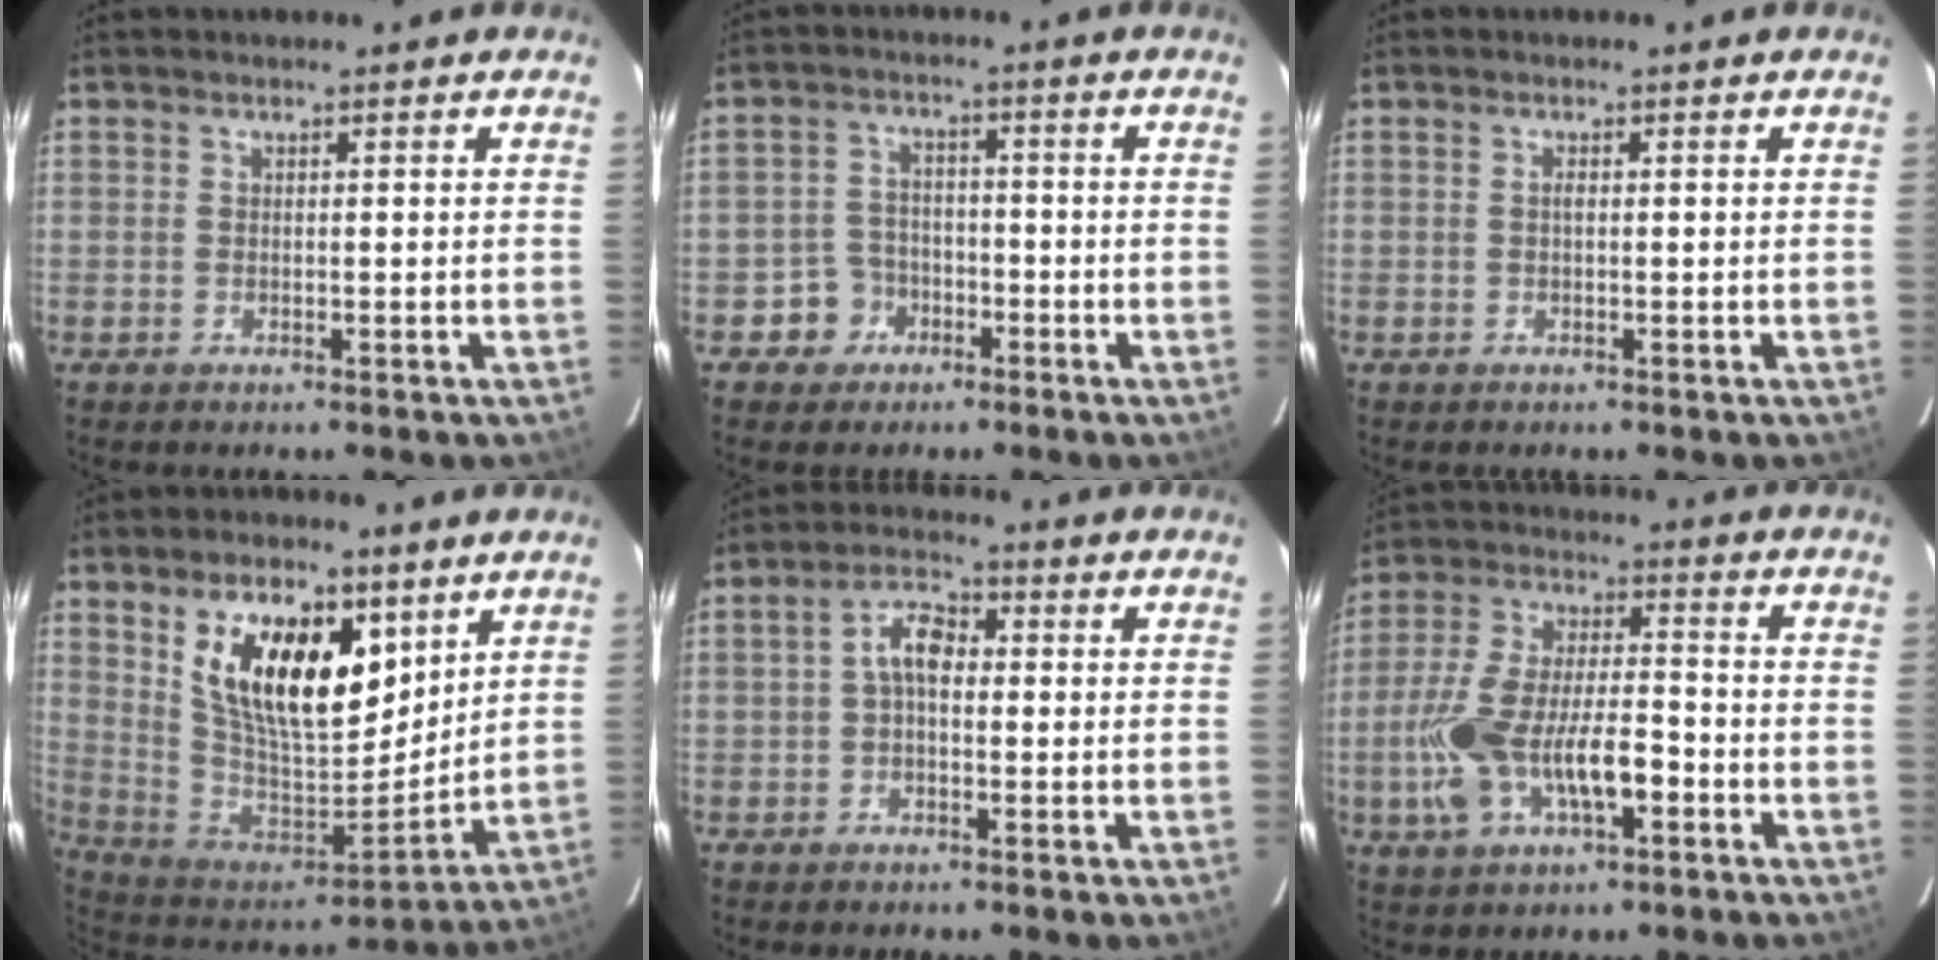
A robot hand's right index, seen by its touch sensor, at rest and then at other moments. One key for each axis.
{"total": 5.2, "fx": -2.7, "fy": 4.4, "fz": 0.2, "tx": -0.011, "ty": 0.022, "tz": -0.044}
{"total": 0.6, "fx": 0.0, "fy": 0.2, "fz": 0.5, "tx": -0.009, "ty": 0.003, "tz": -0.002}
{"total": 19.4, "fx": 8.6, "fy": 9.4, "fz": 14.6, "tx": -0.273, "ty": 0.005, "tz": 0.168}
{"total": 4.9, "fx": 0.0, "fy": 2.8, "fz": 4.0, "tx": -0.076, "ty": 0.019, "tz": -0.002}
{"total": 15.2, "fx": -5.1, "fy": 6.2, "fz": 12.9, "tx": -0.275, "ty": -0.004, "tz": -0.088}